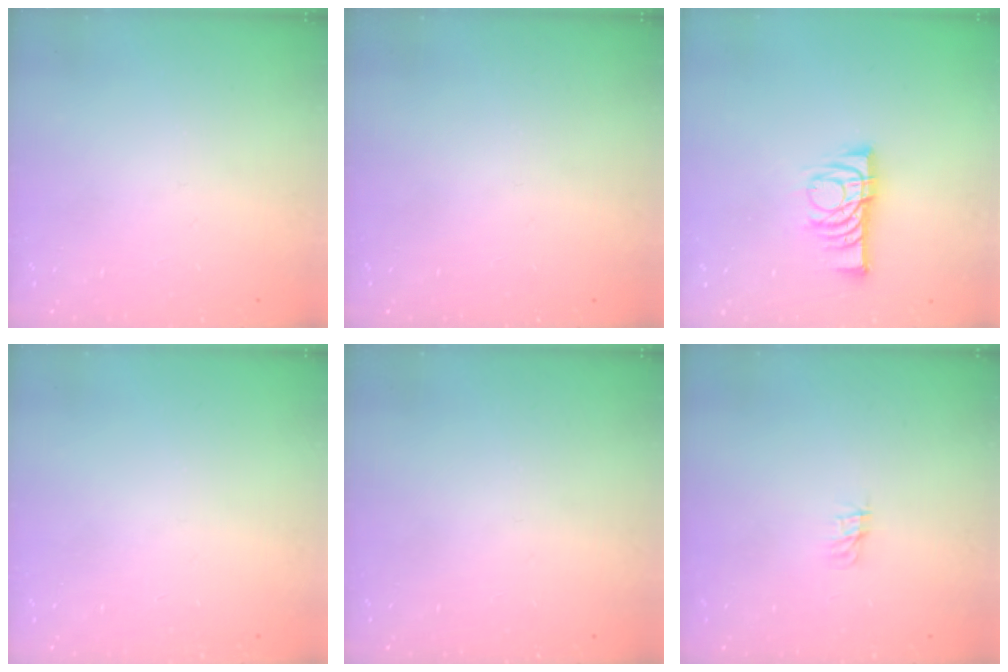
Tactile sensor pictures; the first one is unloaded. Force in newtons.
{"total": 0.0}
{"total": 10.2, "press": 10.1, "slide": 0.8}
{"total": 0.0}
{"total": 0.0}
{"total": 0.0}